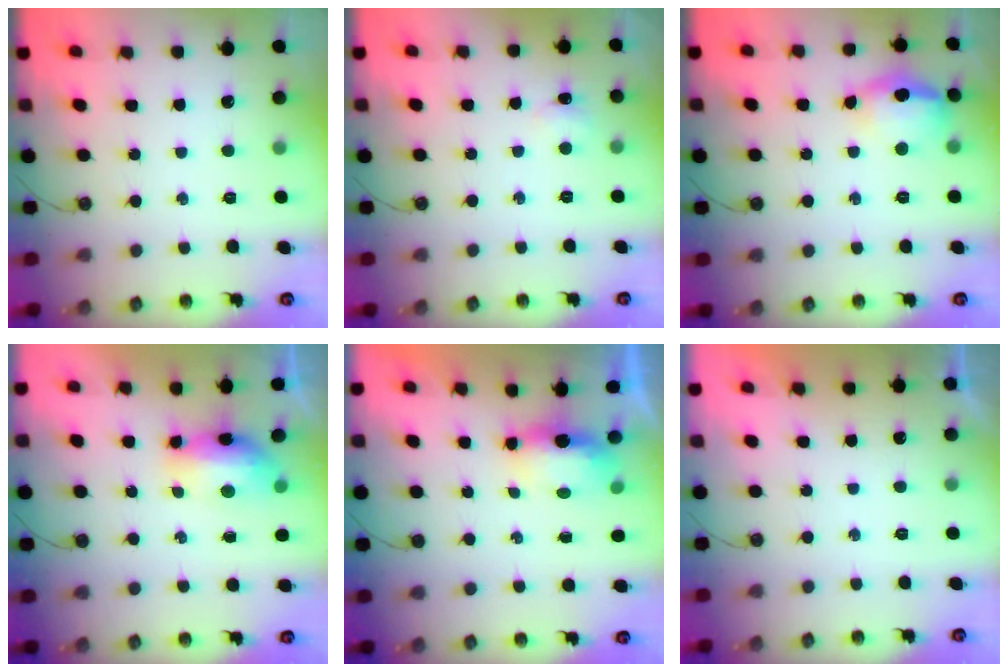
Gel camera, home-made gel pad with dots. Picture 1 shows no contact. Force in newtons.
{"total": 4.3, "press": 4.2, "slide": 0.7}
{"total": 15.2, "press": 14.2, "slide": 5.5}
{"total": 17.3, "press": 11.8, "slide": 12.7}
{"total": 5.9, "press": 5.8, "slide": 0.7}
{"total": 0.0}